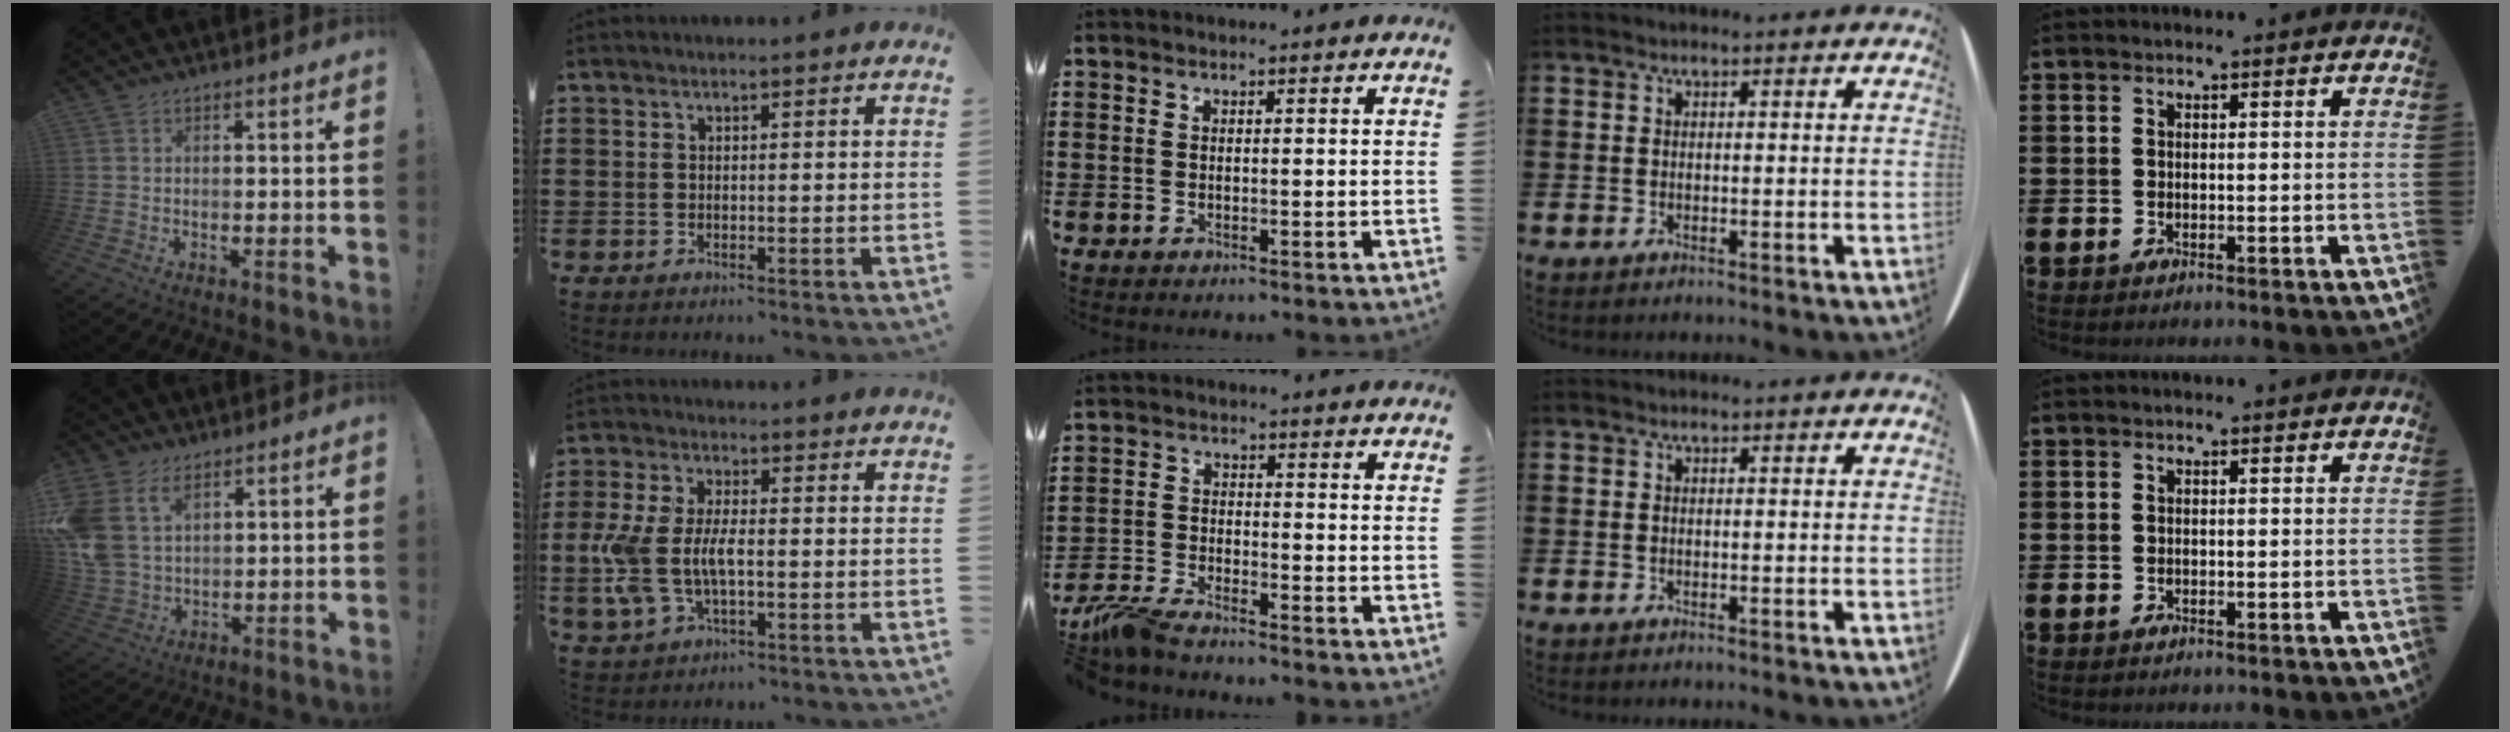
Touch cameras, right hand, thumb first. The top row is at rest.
{"thumb": {"total": 11.5, "force": [5.7, 7.5, 6.6], "torque": [-0.151, -0.025, 0.113]}, "index": {"total": 7.5, "force": [-1.0, 3.7, 6.5], "torque": [-0.164, -0.008, -0.028]}, "middle": {"total": 4.6, "force": [-4.2, 0.2, 1.8], "torque": [-0.060, -0.013, -0.087]}}